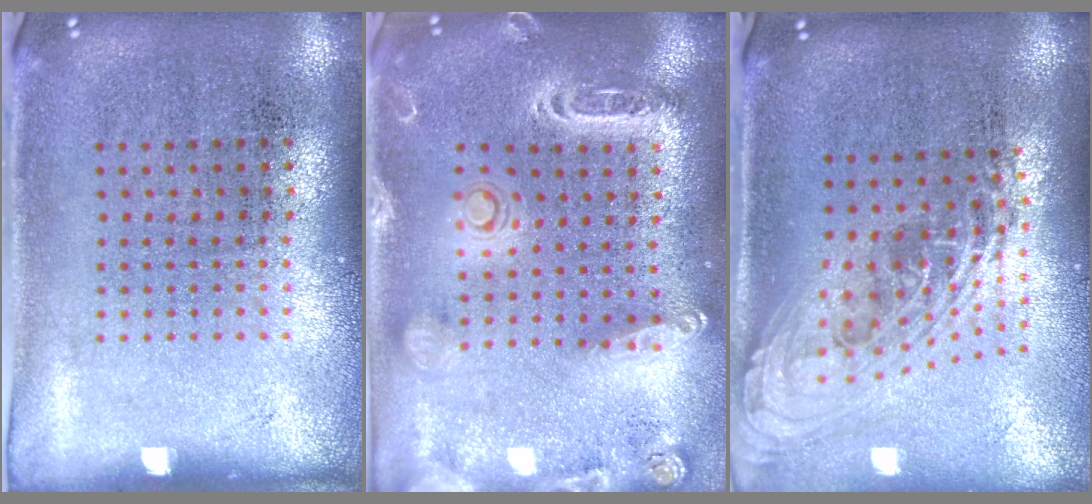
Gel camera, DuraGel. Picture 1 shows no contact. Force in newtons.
{"total": 2.3, "press": 2.1, "slide": 0.9}
{"total": 2.2, "press": 1.6, "slide": 1.5}